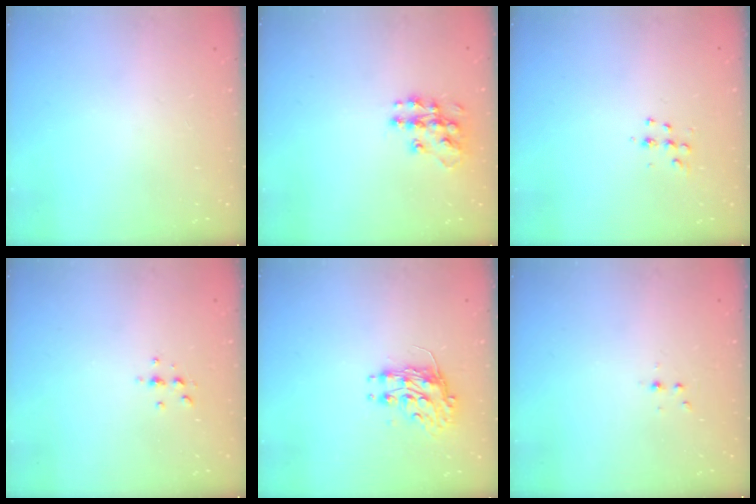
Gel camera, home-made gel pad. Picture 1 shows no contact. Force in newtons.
{"total": 10.4, "press": 10.4, "slide": 0.4}
{"total": 5.5, "press": 5.5, "slide": 0.4}
{"total": 3.0, "press": 3.0, "slide": 0.4}
{"total": 8.4, "press": 8.4, "slide": 0.3}
{"total": 3.0, "press": 2.6, "slide": 1.5}